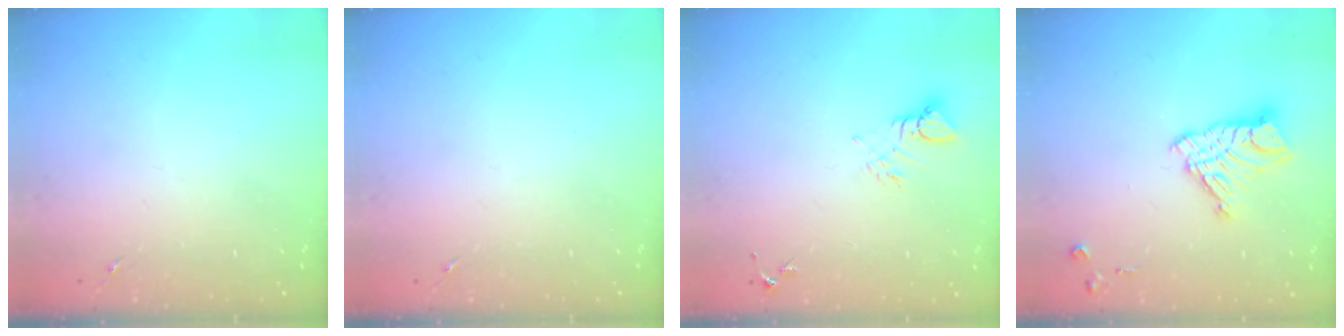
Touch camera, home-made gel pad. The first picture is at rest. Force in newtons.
{"total": 0.0}
{"total": 4.1, "press": 4.1, "slide": 0.2}
{"total": 11.6, "press": 11.6, "slide": 1.0}